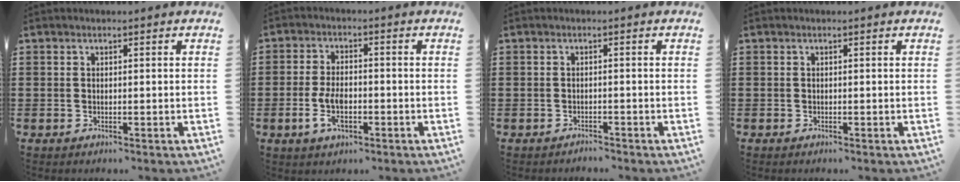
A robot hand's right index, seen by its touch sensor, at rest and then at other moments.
{"total": 5.2, "force": [-1.6, 2.5, 4.3], "torque": [-0.097, -0.003, -0.031]}
{"total": 1.1, "force": [-1.1, 0.1, 0.0], "torque": [-0.004, 0.003, -0.024]}
{"total": 0.0}